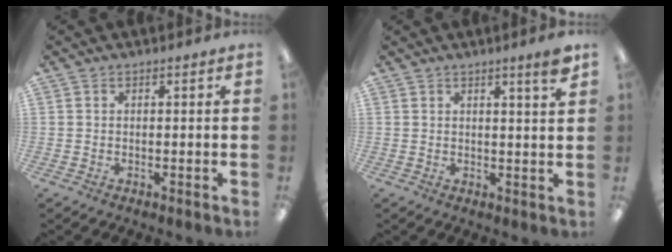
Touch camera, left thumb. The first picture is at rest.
{"total": 4.1, "force": [2.9, 0.0, 2.9], "torque": [-0.038, -0.013, 0.043]}